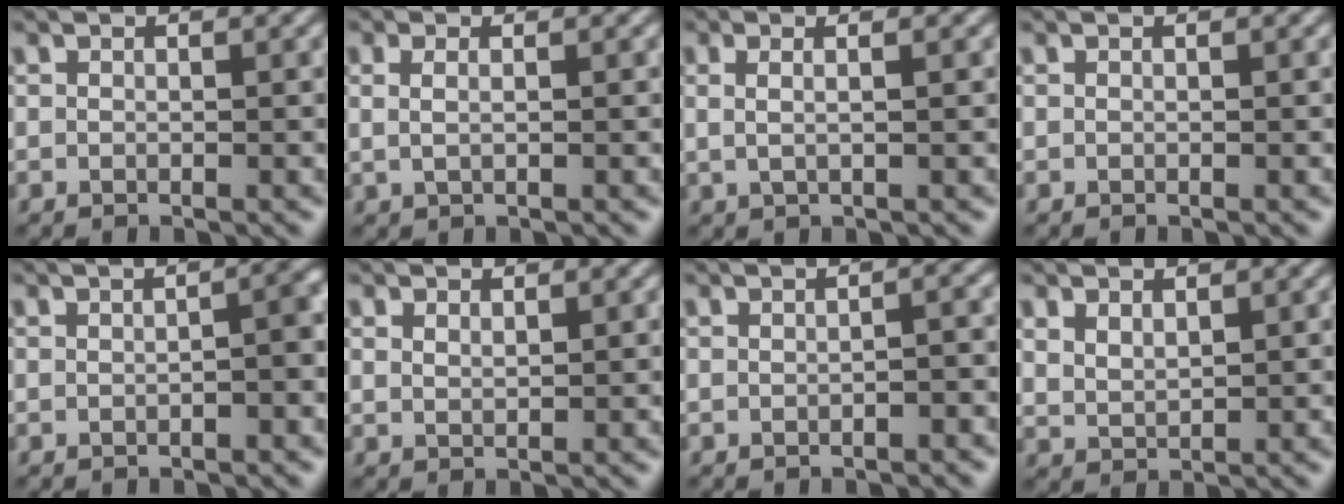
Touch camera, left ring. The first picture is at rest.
{"total": 1.6, "force": [0.6, 0.8, 1.3], "torque": [-0.022, -0.004, 0.007]}
{"total": 2.5, "force": [0.9, 1.1, 2.1], "torque": [-0.027, -0.002, -0.004]}
{"total": 0.0}
{"total": 3.0, "force": [-0.2, 1.1, 2.8], "torque": [-0.019, 0.014, -0.003]}
{"total": 1.0, "force": [0.8, 0.4, 0.5], "torque": [-0.012, -0.001, 0.017]}
{"total": 1.8, "force": [-0.4, 0.5, 1.6], "torque": [-0.018, 0.006, -0.008]}
{"total": 1.8, "force": [1.3, 1.0, 1.0], "torque": [-0.024, -0.004, 0.031]}